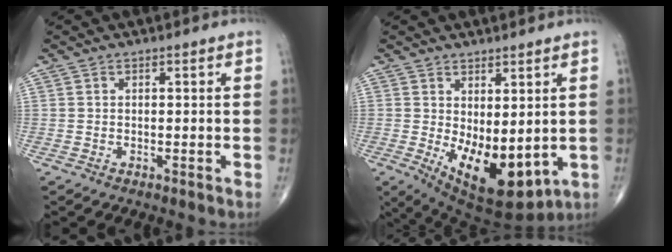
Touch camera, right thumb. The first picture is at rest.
{"total": 12.9, "force": [-1.1, 6.1, 11.3], "torque": [-0.167, -0.026, 0.009]}